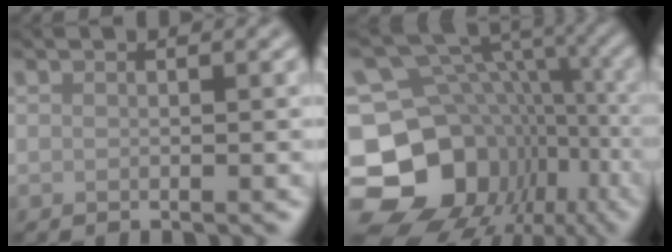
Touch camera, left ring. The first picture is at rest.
{"total": 17.5, "force": [-6.5, 13.8, 8.6], "torque": [-0.171, 0.013, -0.084]}